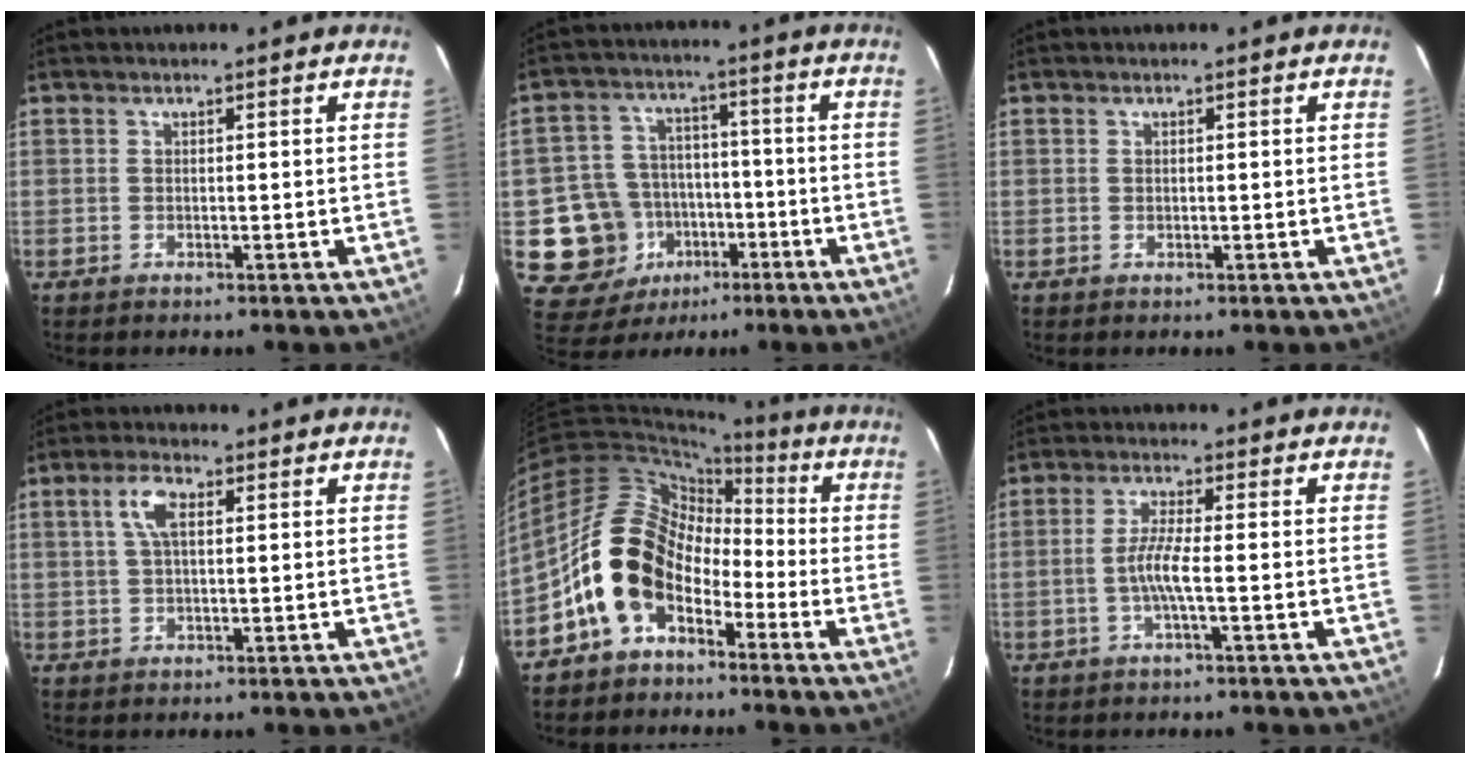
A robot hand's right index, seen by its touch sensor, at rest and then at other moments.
{"total": 13.1, "force": [-4.8, 11.6, 3.7], "torque": [-0.109, 0.029, -0.057]}
{"total": 0.0}
{"total": 4.7, "force": [1.4, 2.0, 4.0], "torque": [-0.079, 0.011, 0.026]}
{"total": 12.6, "force": [-5.6, 8.9, 7.0], "torque": [-0.133, 0.019, -0.098]}
{"total": 4.5, "force": [-1.2, -0.2, 4.3], "torque": [-0.090, 0.000, -0.025]}